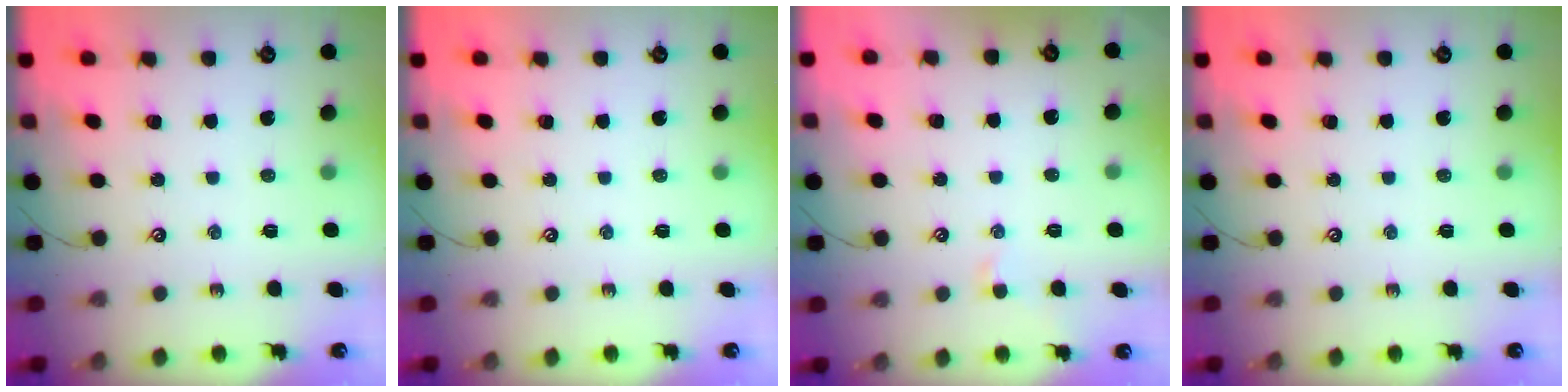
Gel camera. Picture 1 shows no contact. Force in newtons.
{"total": 0.0}
{"total": 0.6, "press": 0.1, "slide": 0.5}
{"total": 0.0}